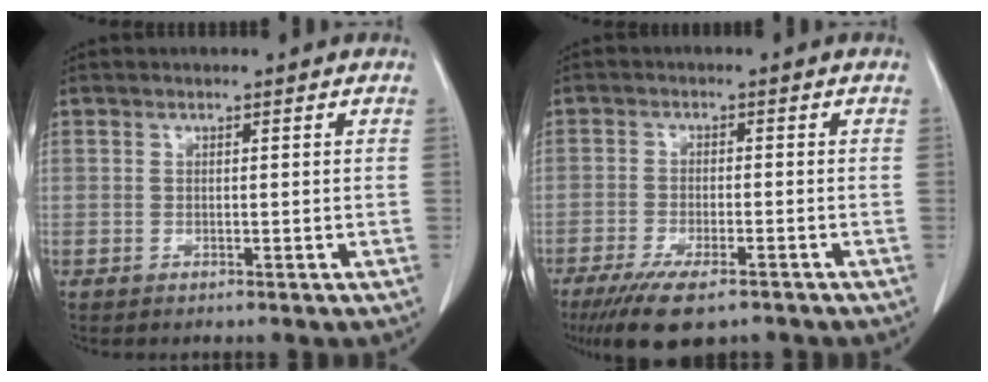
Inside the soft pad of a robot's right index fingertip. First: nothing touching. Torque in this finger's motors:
{"motor_torque": [0.90, -0.87, 0.18, 0.09]}